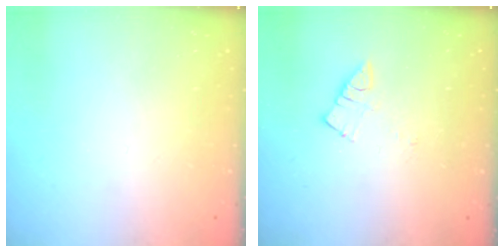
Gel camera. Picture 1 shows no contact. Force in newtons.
{"total": 4.1, "press": 4.1, "slide": 0.2}